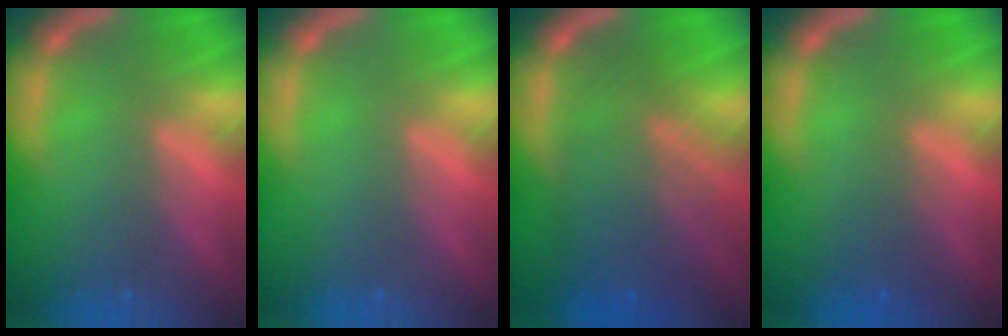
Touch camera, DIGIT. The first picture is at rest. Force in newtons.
{"total": 0.0}
{"total": 8.0}
{"total": 2.0}